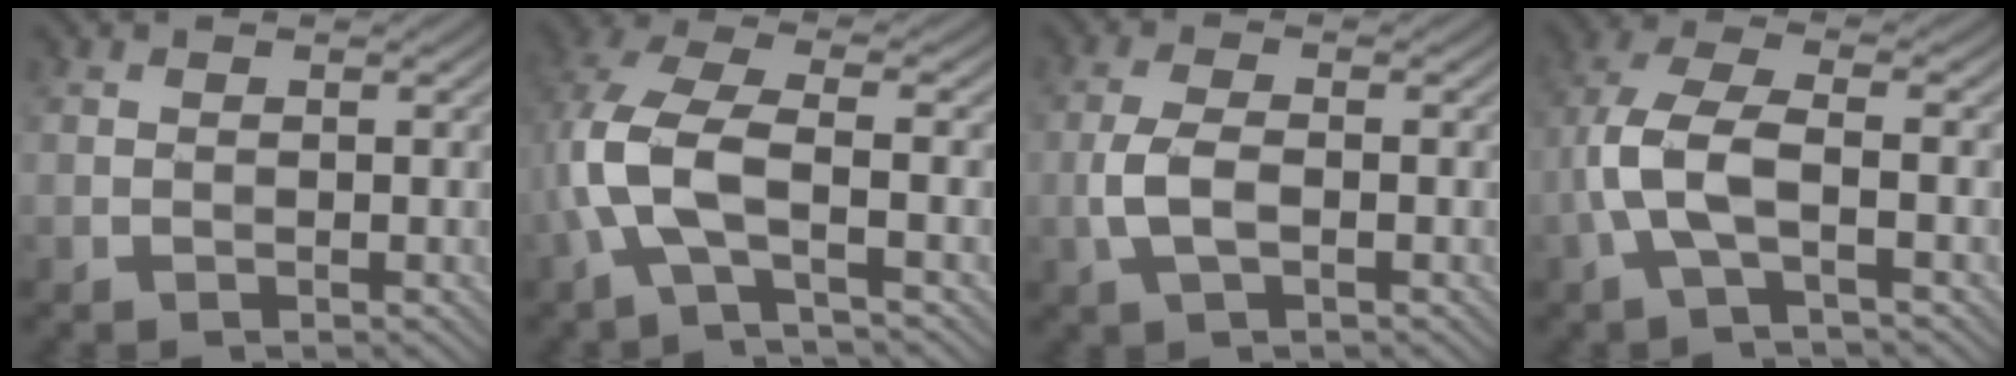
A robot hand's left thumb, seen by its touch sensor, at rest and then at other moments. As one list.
[{"total": 8.0, "force": [-2.1, 2.9, 7.1], "torque": [-0.175, 0.012, -0.055]}, {"total": 3.9, "force": [-1.0, 1.6, 3.4], "torque": [-0.084, -0.001, -0.026]}, {"total": 6.6, "force": [-1.8, 2.2, 6.0], "torque": [-0.140, 0.012, -0.047]}]